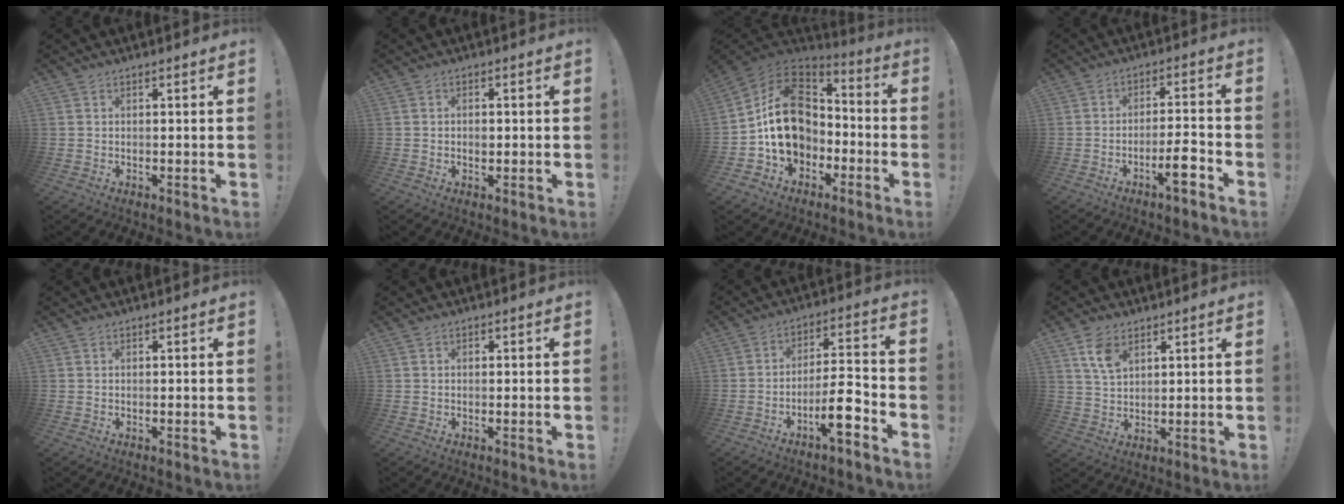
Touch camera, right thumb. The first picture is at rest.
{"total": 1.6, "force": [-0.4, 1.1, 1.1], "torque": [-0.004, -0.003, -0.009]}
{"total": 19.0, "force": [-0.2, 14.7, 12.0], "torque": [-0.194, 0.018, 0.013]}
{"total": 8.2, "force": [-4.6, 1.2, 6.7], "torque": [-0.091, 0.018, -0.078]}
{"total": 0.0}
{"total": 0.5, "force": [-0.2, 0.4, 0.3], "torque": [-0.003, 0.001, -0.003]}
{"total": 11.3, "force": [-6.0, 2.5, 9.3], "torque": [-0.137, 0.034, -0.100]}
{"total": 7.4, "force": [4.2, 4.4, 4.2], "torque": [-0.077, -0.012, 0.081]}